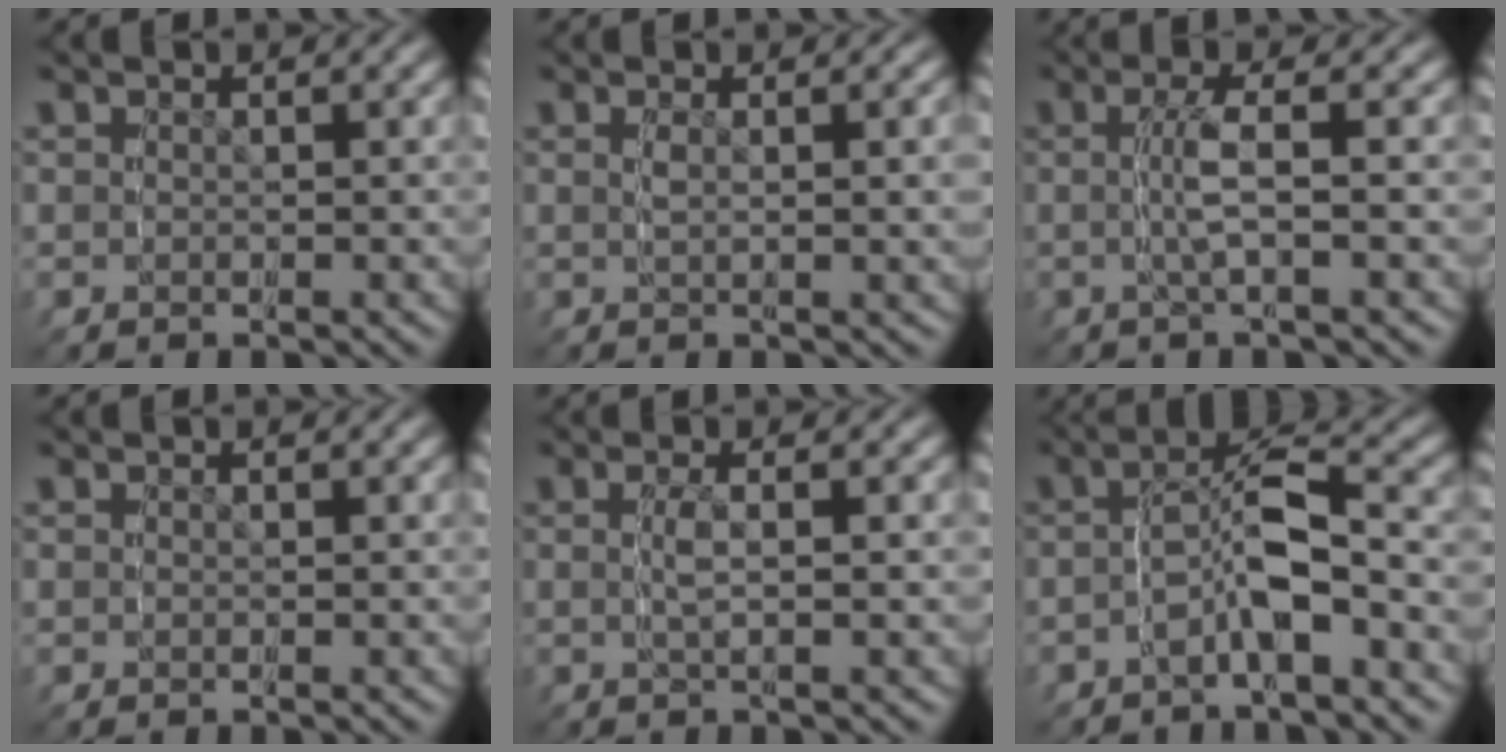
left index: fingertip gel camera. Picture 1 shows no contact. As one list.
[{"total": 2.4, "force": [0.7, 0.1, 2.2], "torque": [-0.034, 0.003, 0.013]}, {"total": 2.8, "force": [0.1, -0.3, 2.8], "torque": [-0.053, 0.008, 0.000]}, {"total": 0.0}, {"total": 1.9, "force": [0.2, -0.2, 1.8], "torque": [-0.039, 0.003, 0.005]}, {"total": 4.2, "force": [-1.7, 0.9, 3.7], "torque": [-0.060, 0.014, -0.033]}]